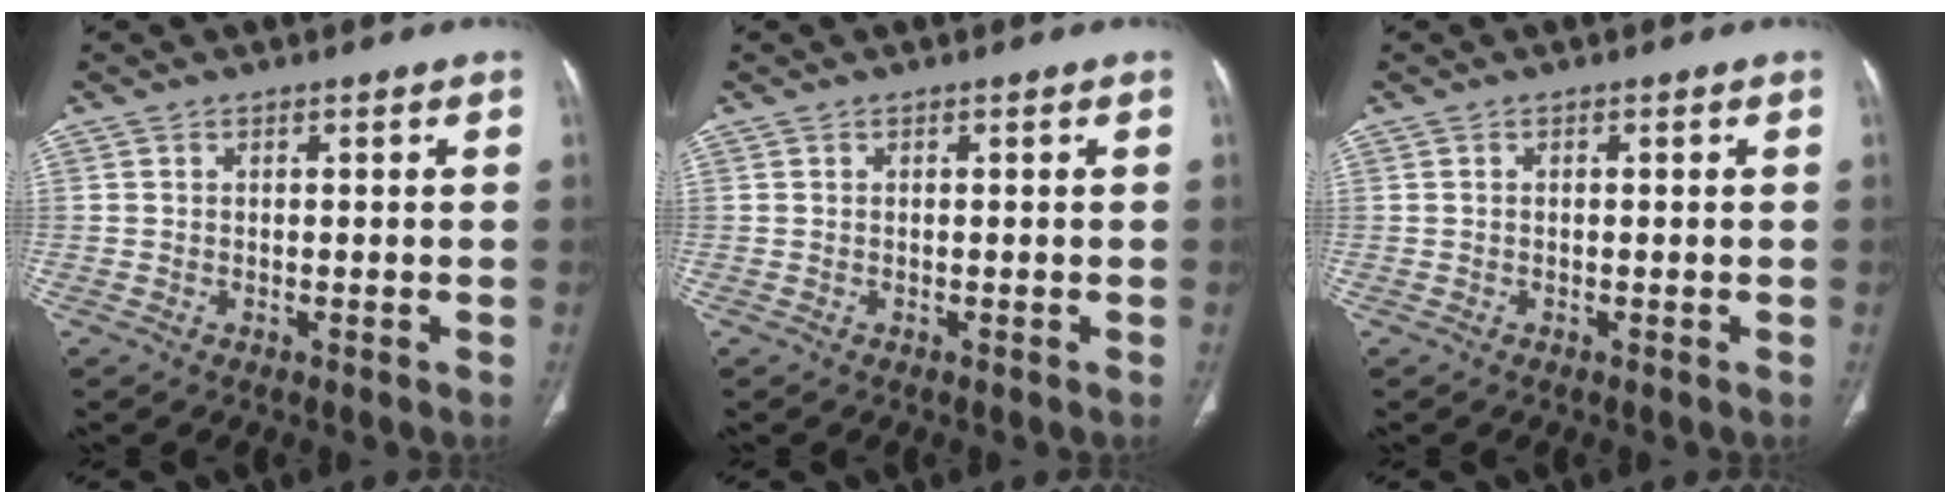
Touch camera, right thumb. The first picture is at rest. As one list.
[{"total": 0.0}, {"total": 0.0}]